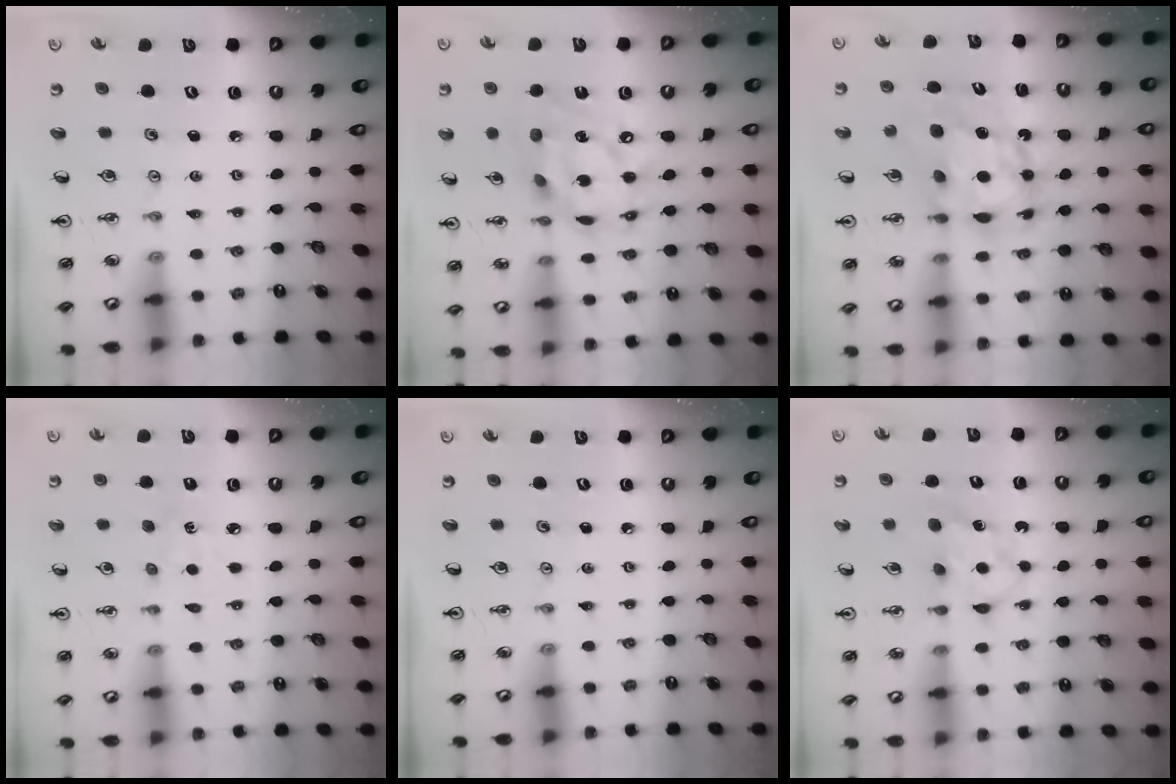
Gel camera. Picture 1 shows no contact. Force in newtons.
{"total": 16.6, "press": 16.5, "slide": 1.2}
{"total": 11.3, "press": 11.3, "slide": 1.2}
{"total": 4.9, "press": 4.9, "slide": 0.6}
{"total": 0.0}
{"total": 5.9, "press": 5.9, "slide": 0.1}